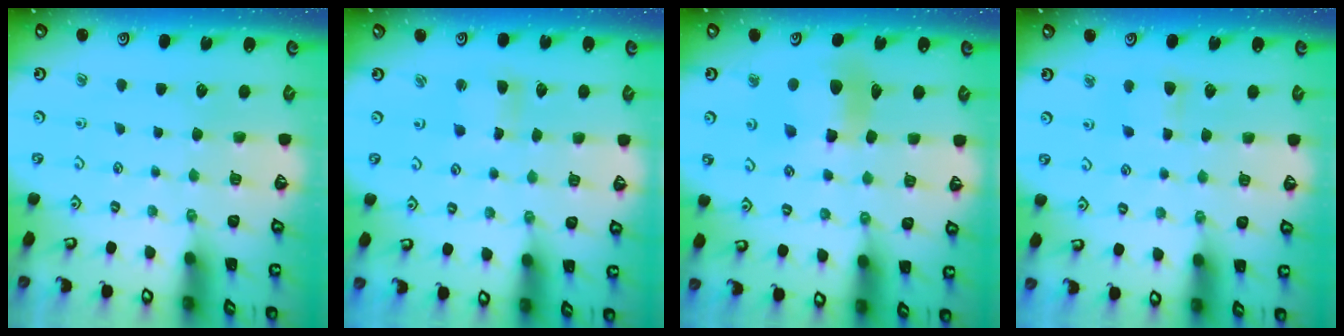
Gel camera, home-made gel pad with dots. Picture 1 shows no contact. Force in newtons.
{"total": 2.8, "press": 2.8, "slide": 0.3}
{"total": 10.4, "press": 10.3, "slide": 1.3}
{"total": 4.6, "press": 4.5, "slide": 0.4}